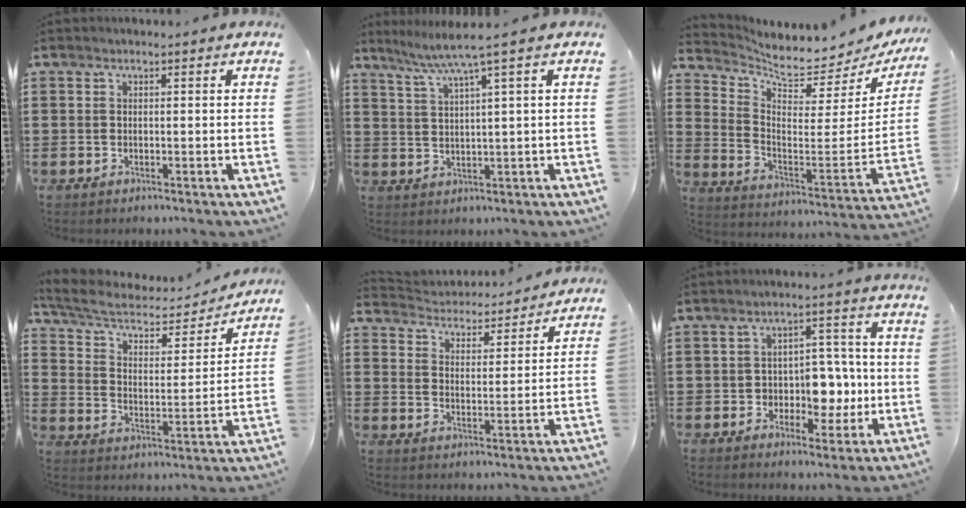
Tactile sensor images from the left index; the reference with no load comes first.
{"total": 4.7, "force": [2.5, -1.0, 3.9], "torque": [-0.083, -0.015, 0.037]}
{"total": 5.1, "force": [4.7, 0.4, 1.9], "torque": [-0.064, -0.054, 0.075]}
{"total": 6.4, "force": [5.0, 2.5, 3.1], "torque": [-0.086, -0.026, 0.084]}
{"total": 3.7, "force": [3.7, 0.3, -0.2], "torque": [-0.021, -0.031, 0.057]}
{"total": 6.8, "force": [-1.1, 5.2, 4.3], "torque": [-0.074, 0.010, -0.022]}